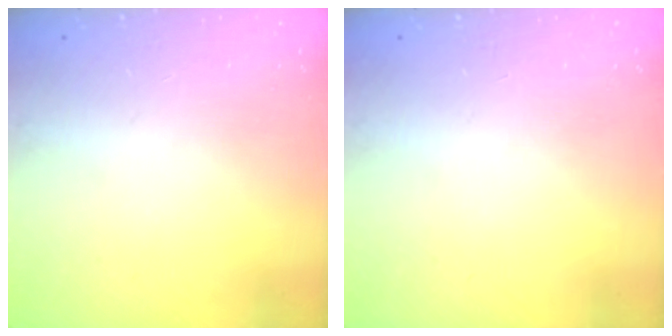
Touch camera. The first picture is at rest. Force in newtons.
{"total": 0.0}